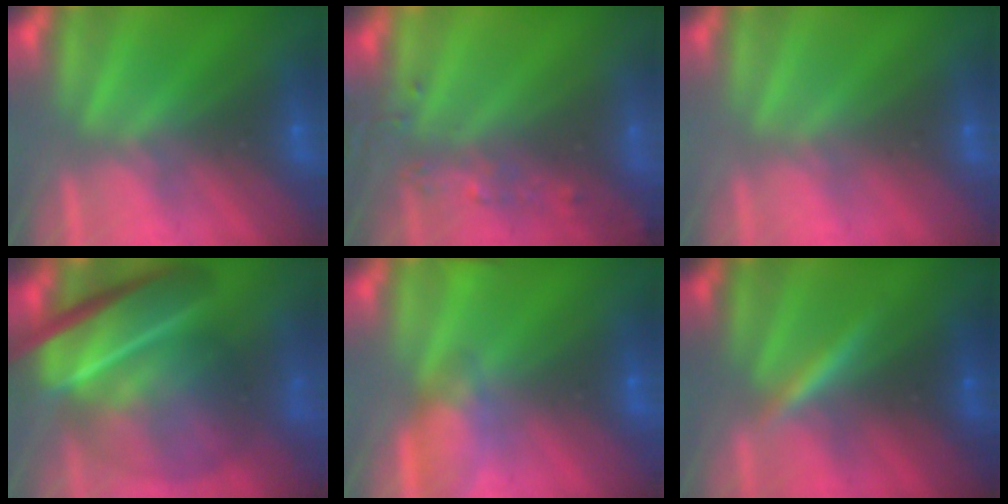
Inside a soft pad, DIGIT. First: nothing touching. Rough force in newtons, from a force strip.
{"total": 8.8}
{"total": 3.5}
{"total": 7.5}
{"total": 4.8}
{"total": 3.7}